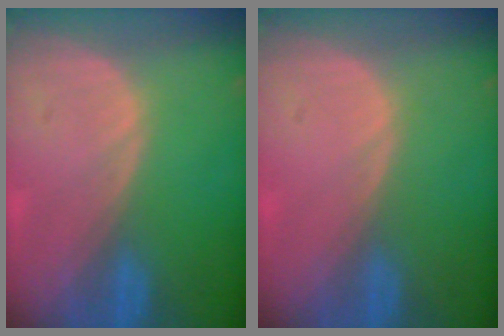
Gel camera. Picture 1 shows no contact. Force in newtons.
{"total": 0.0}